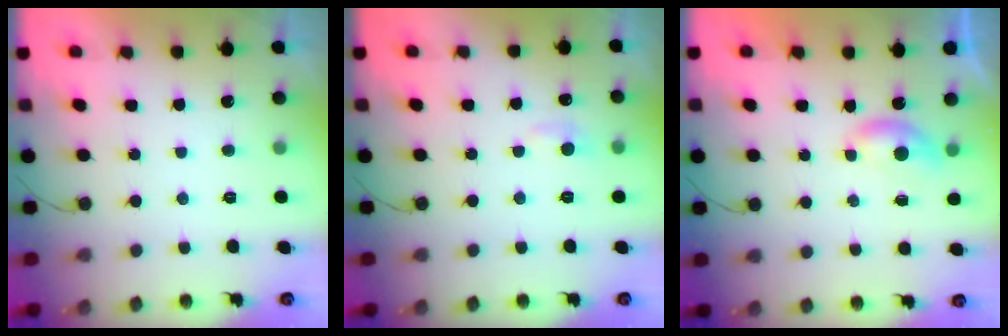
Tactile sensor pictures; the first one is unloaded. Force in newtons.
{"total": 4.8, "press": 4.8, "slide": 0.6}
{"total": 3.8, "press": 3.8, "slide": 0.4}